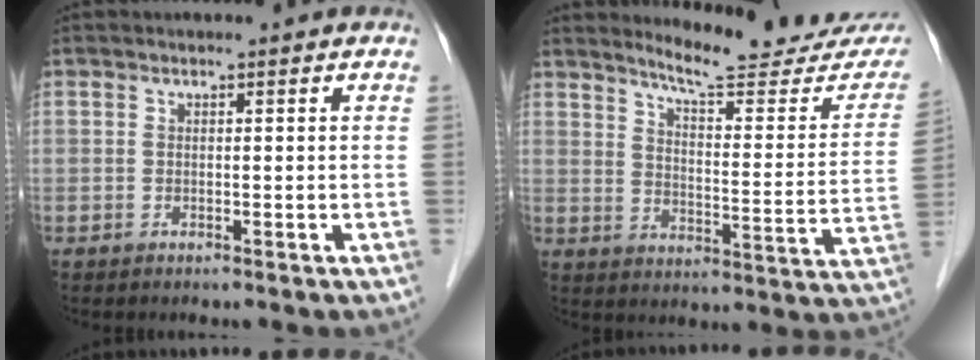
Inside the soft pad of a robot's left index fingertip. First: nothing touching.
{"total": 18.3, "force": [17.0, 2.1, 6.5], "torque": [-0.081, -0.079, 0.207]}